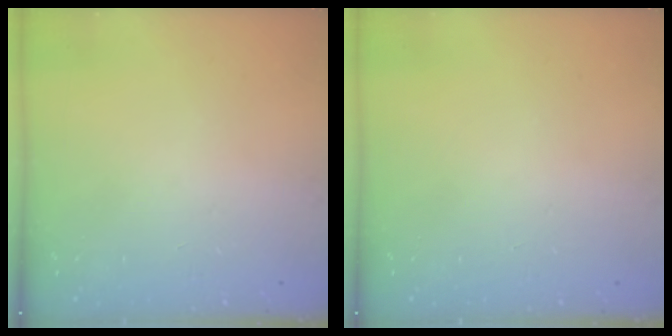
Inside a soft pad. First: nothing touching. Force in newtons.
{"total": 0.0}